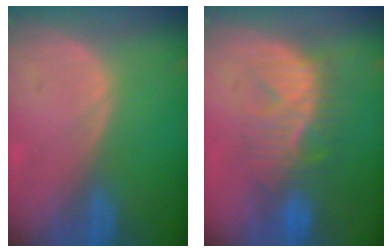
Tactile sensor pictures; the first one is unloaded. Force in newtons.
{"total": 8.3, "press": 8.2, "slide": 1.5}